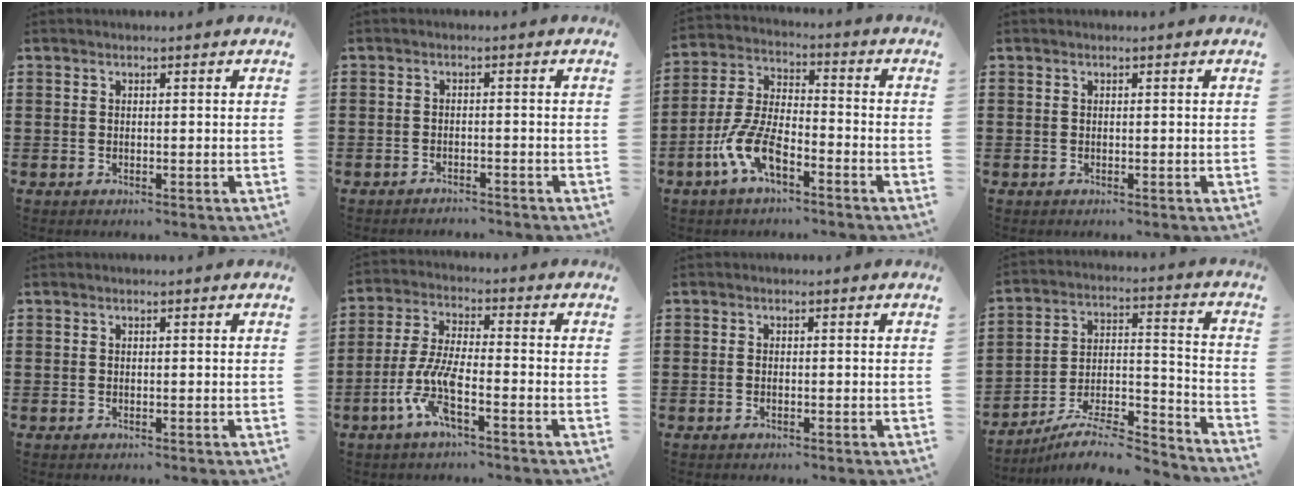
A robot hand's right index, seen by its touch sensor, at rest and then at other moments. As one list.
[{"total": 1.3, "force": [-1.3, 0.0, -0.1], "torque": [-0.003, 0.003, -0.027]}, {"total": 8.6, "force": [-4.9, 3.1, 6.4], "torque": [-0.168, -0.010, -0.101]}, {"total": 0.0}, {"total": 0.0}, {"total": 7.9, "force": [-4.1, 1.7, 6.6], "torque": [-0.157, -0.013, -0.080]}, {"total": 0.6, "force": [-0.3, 0.0, 0.5], "torque": [-0.012, -0.008, -0.003]}, {"total": 9.2, "force": [-7.9, 2.2, 4.2], "torque": [-0.061, 0.022, -0.150]}]